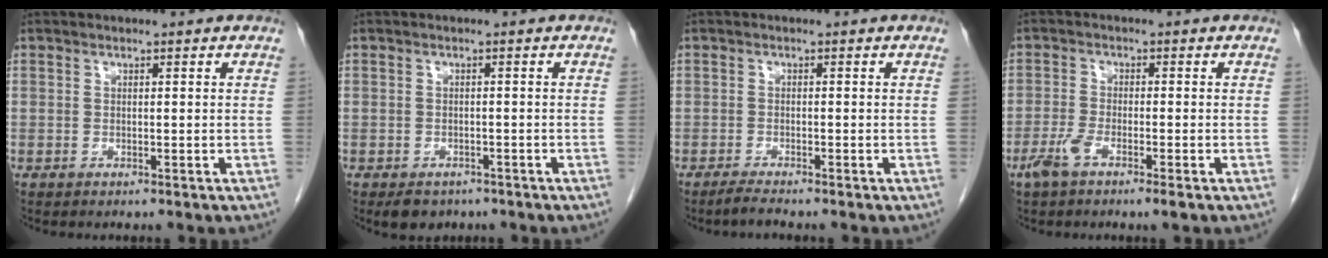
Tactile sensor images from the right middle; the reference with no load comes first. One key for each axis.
{"total": 3.5, "fx": -2.6, "fy": 2.1, "fz": 1.1, "tx": -0.017, "ty": -0.002, "tz": -0.032}
{"total": 1.8, "fx": -1.6, "fy": -0.3, "fz": 0.8, "tx": -0.028, "ty": -0.009, "tz": -0.031}
{"total": 4.1, "fx": -2.5, "fy": 0.6, "fz": 3.2, "tx": -0.068, "ty": -0.007, "tz": -0.050}